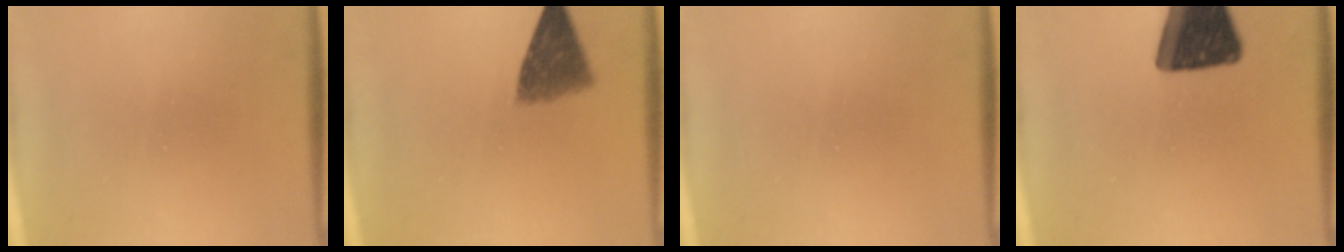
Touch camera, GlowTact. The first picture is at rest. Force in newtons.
{"total": 7.2}
{"total": 0.0}
{"total": 16.2}